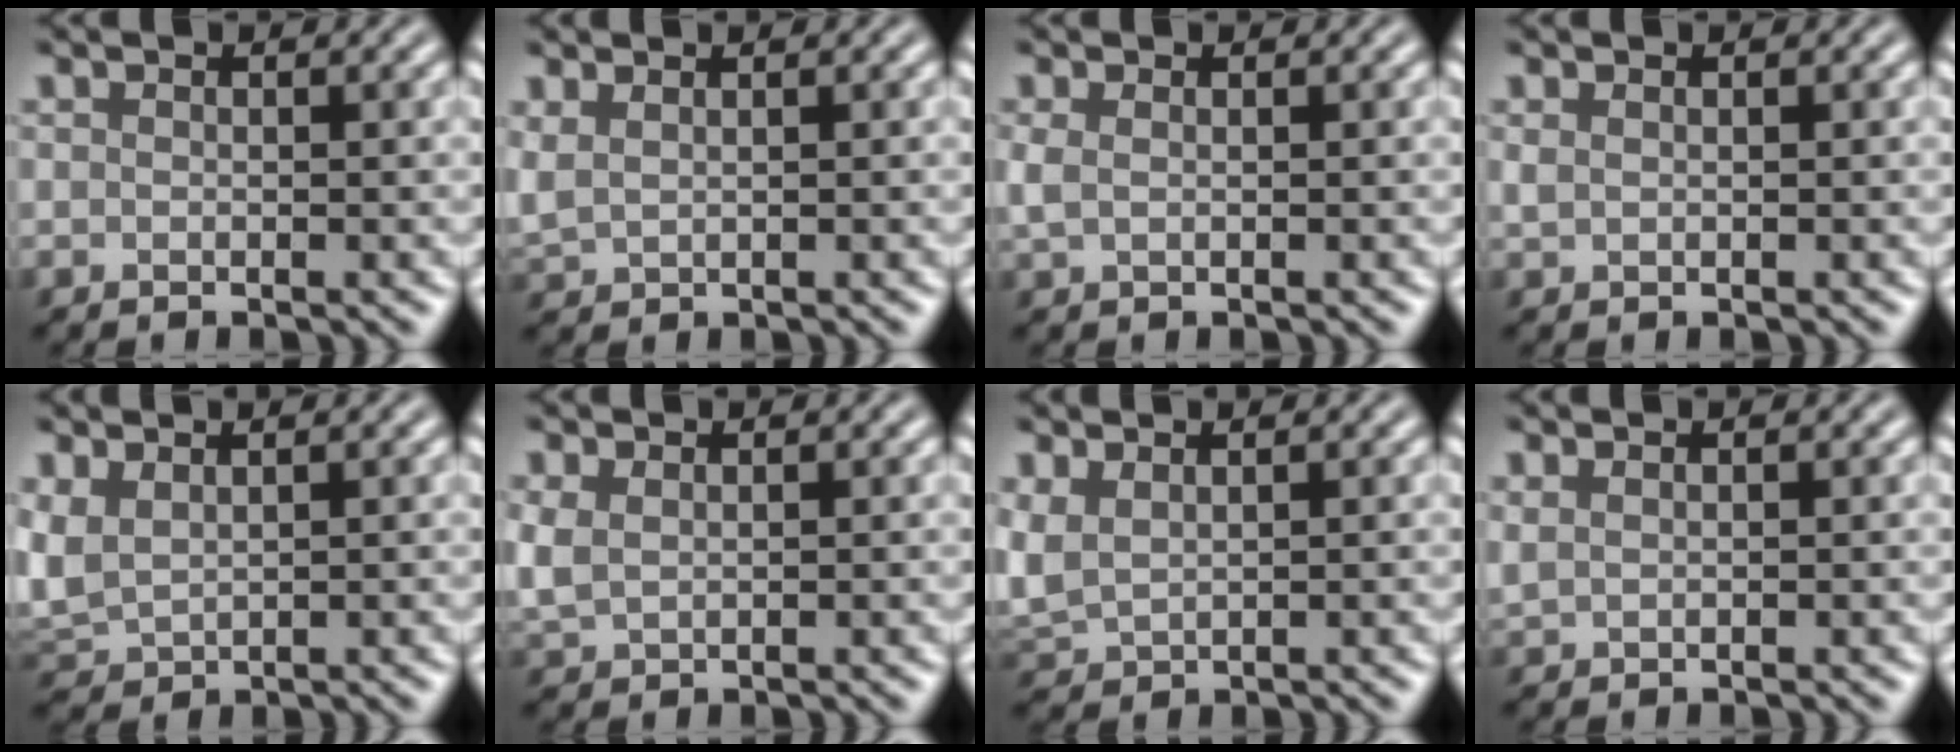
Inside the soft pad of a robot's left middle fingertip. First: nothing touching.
{"total": 1.5, "force": [1.1, 0.7, 0.8], "torque": [-0.025, 0.001, 0.029]}
{"total": 1.1, "force": [0.3, 0.6, 0.9], "torque": [-0.025, 0.001, 0.007]}
{"total": 0.6, "force": [0.4, 0.3, 0.4], "torque": [-0.010, 0.001, 0.010]}
{"total": 2.7, "force": [1.1, 1.7, 1.8], "torque": [-0.058, 0.003, 0.029]}
{"total": 2.2, "force": [0.6, 1.5, 1.5], "torque": [-0.045, 0.000, 0.016]}
{"total": 2.5, "force": [1.2, 1.4, 1.6], "torque": [-0.054, 0.005, 0.031]}
{"total": 0.9, "force": [0.7, 0.3, 0.4], "torque": [-0.013, 0.000, 0.018]}